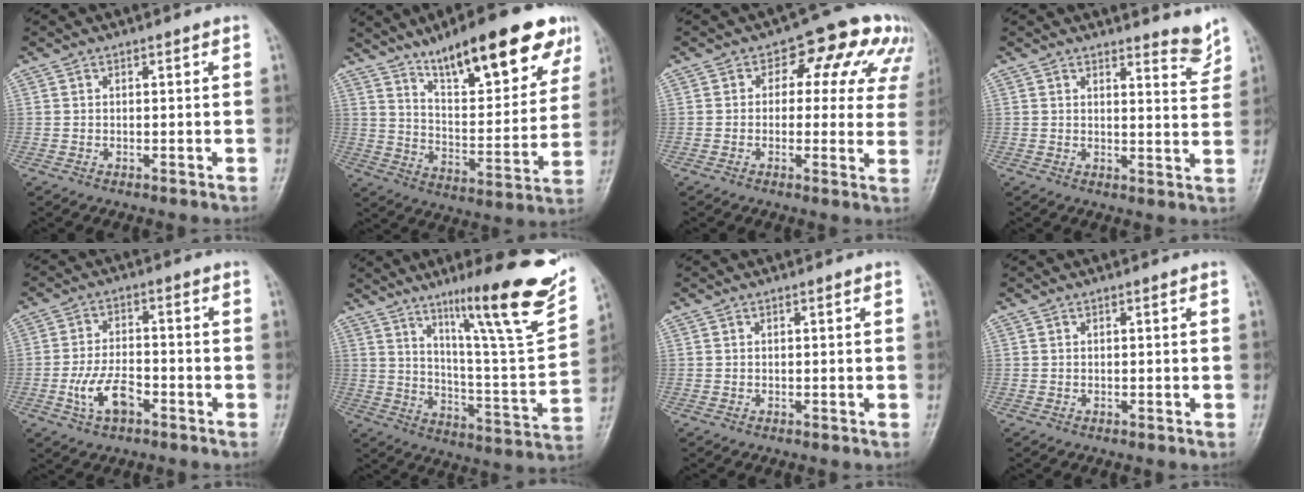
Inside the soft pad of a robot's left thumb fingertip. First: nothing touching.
{"total": 22.0, "force": [14.1, 6.7, 15.5], "torque": [-0.186, -0.055, 0.220]}
{"total": 12.4, "force": [4.6, 7.7, 8.5], "torque": [-0.040, 0.014, 0.043]}
{"total": 4.2, "force": [3.9, 0.9, 1.3], "torque": [-0.007, -0.043, 0.046]}
{"total": 7.4, "force": [-3.1, 3.9, 5.5], "torque": [-0.104, 0.018, -0.061]}
{"total": 23.0, "force": [14.2, 3.2, 17.8], "torque": [-0.231, -0.064, 0.224]}
{"total": 0.0}
{"total": 0.0}